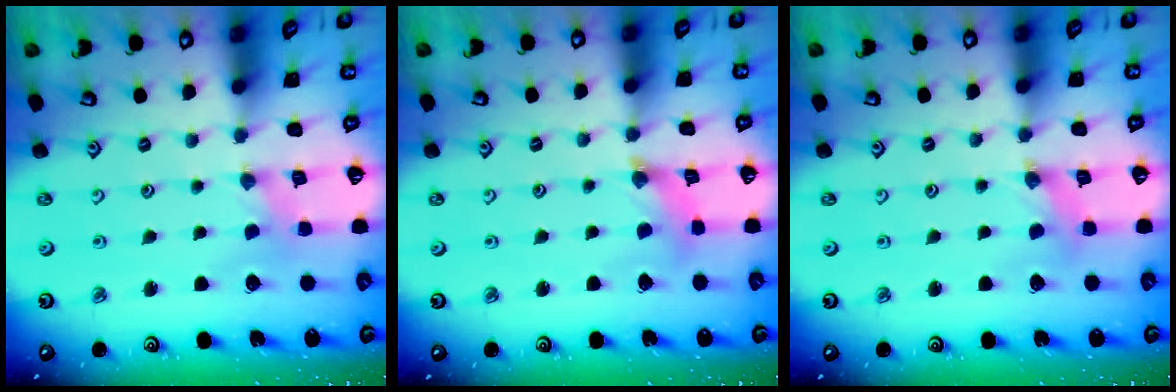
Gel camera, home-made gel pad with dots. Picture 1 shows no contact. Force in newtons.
{"total": 2.5, "press": 2.5, "slide": 0.2}
{"total": 1.1, "press": 1.1, "slide": 0.2}